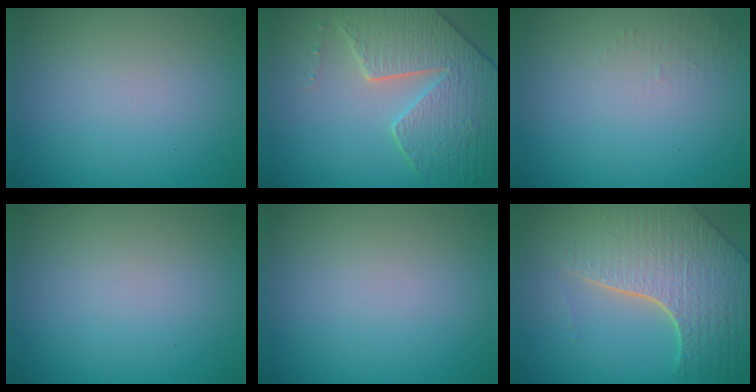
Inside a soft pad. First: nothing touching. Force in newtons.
{"total": 6.8, "press": 5.8, "slide": 3.6}
{"total": 1.0, "press": 0.9, "slide": 0.3}
{"total": 0.0}
{"total": 0.0}
{"total": 8.0, "press": 5.7, "slide": 5.7}